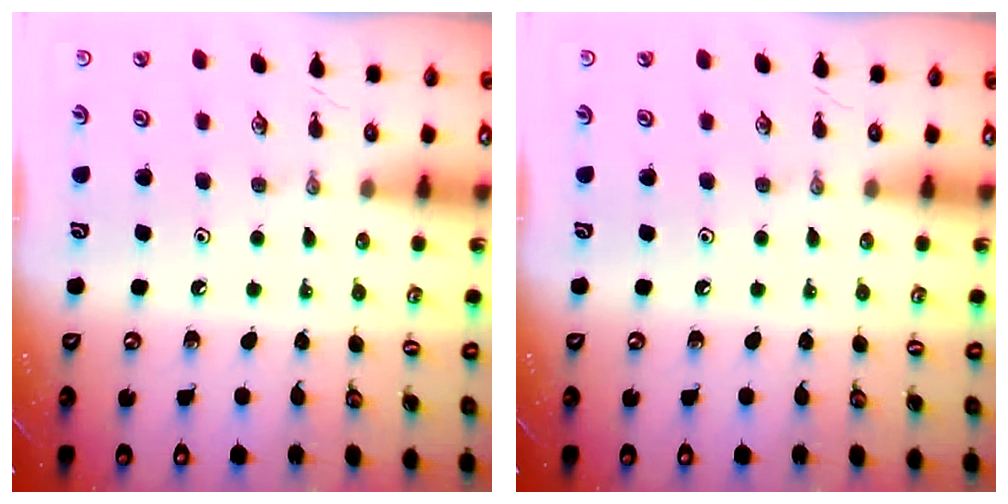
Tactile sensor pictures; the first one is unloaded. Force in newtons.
{"total": 0.0}